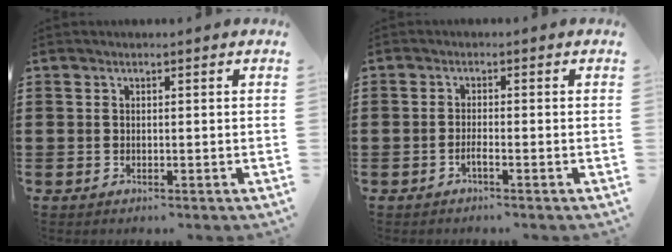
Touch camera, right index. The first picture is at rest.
{"total": 1.5, "force": [-1.0, -0.1, 1.1], "torque": [-0.021, -0.008, -0.016]}